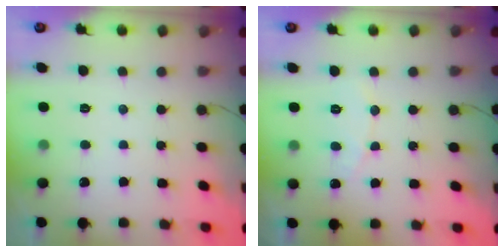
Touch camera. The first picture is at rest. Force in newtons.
{"total": 4.9, "press": 4.9, "slide": 0.2}